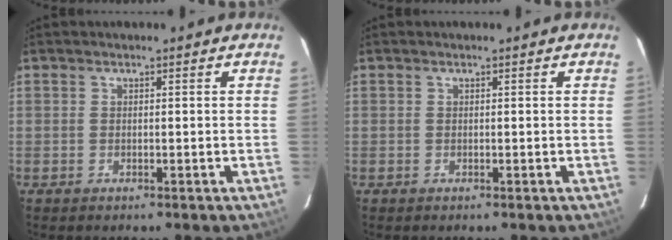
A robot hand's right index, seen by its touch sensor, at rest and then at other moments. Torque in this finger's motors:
{"motor_torque": [0.00, 0.00, 0.01, 0.00]}